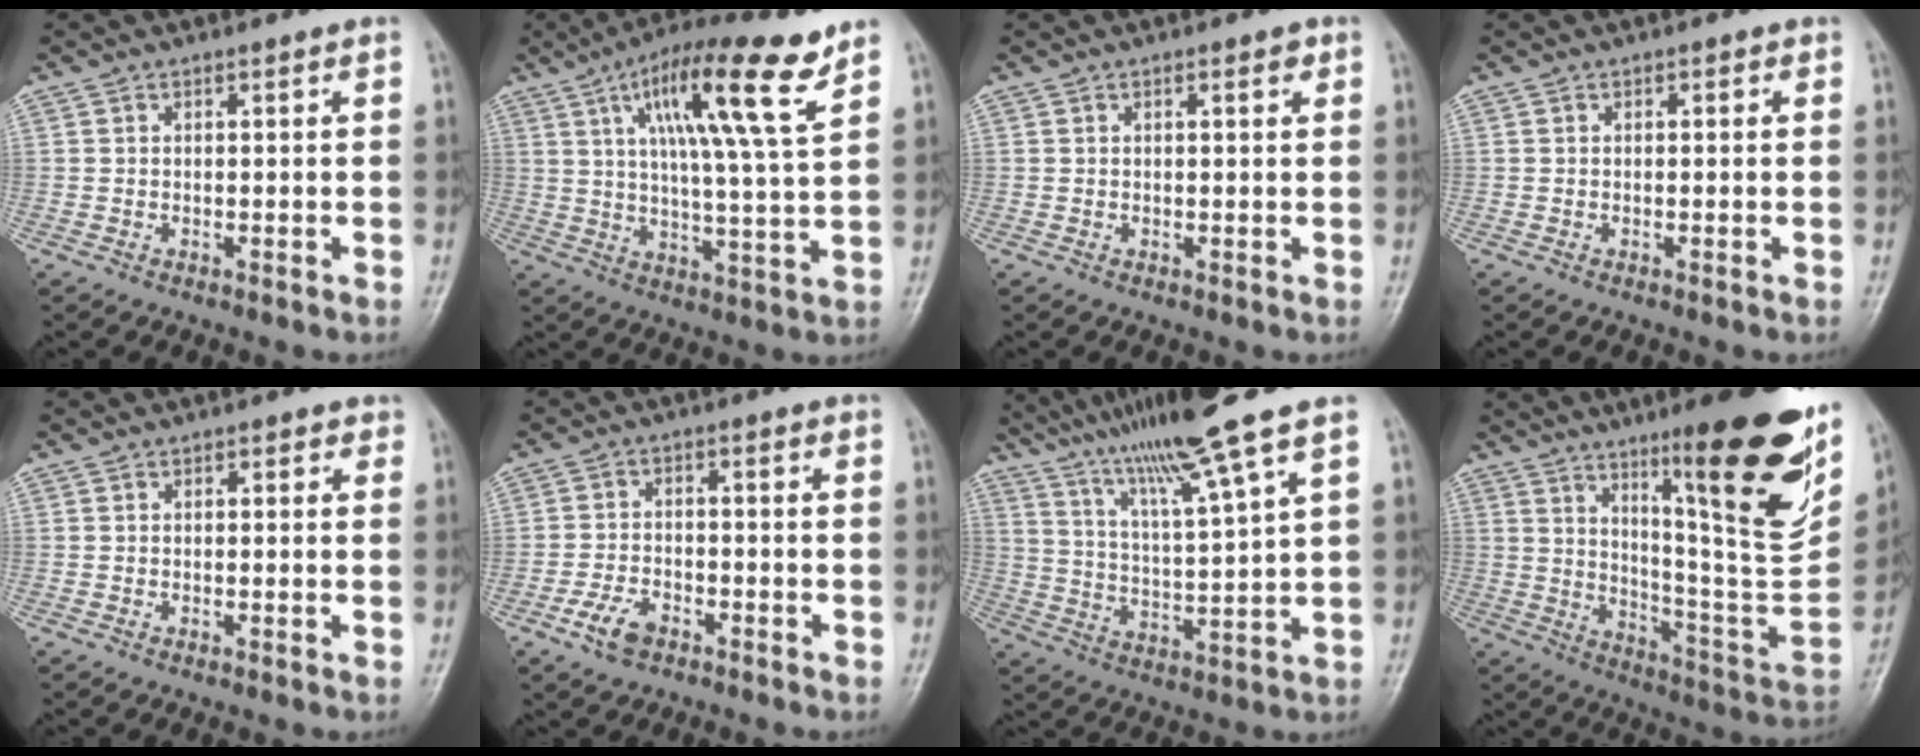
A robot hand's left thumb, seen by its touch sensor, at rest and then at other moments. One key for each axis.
{"total": 16.5, "fx": 8.5, "fy": 2.4, "fz": 13.9, "tx": -0.228, "ty": -0.023, "tz": 0.139}
{"total": 1.5, "fx": 0.7, "fy": 0.5, "fz": 1.2, "tx": -0.014, "ty": 0.002, "tz": 0.006}
{"total": 0.6, "fx": 0.2, "fy": 0.4, "fz": 0.4, "tx": -0.001, "ty": 0.003, "tz": -0.002}
{"total": 1.1, "fx": 0.4, "fy": 0.8, "fz": 0.7, "tx": 0.004, "ty": 0.003, "tz": -0.001}
{"total": 5.2, "fx": -3.2, "fy": 3.0, "fz": 2.9, "tx": -0.053, "ty": 0.017, "tz": -0.060}
{"total": 15.4, "fx": 11.2, "fy": -0.7, "fz": 10.6, "tx": -0.183, "ty": -0.042, "tz": 0.199}
{"total": 25.7, "fx": 13.7, "fy": 4.8, "fz": 21.2, "tx": -0.270, "ty": -0.064, "tz": 0.216}